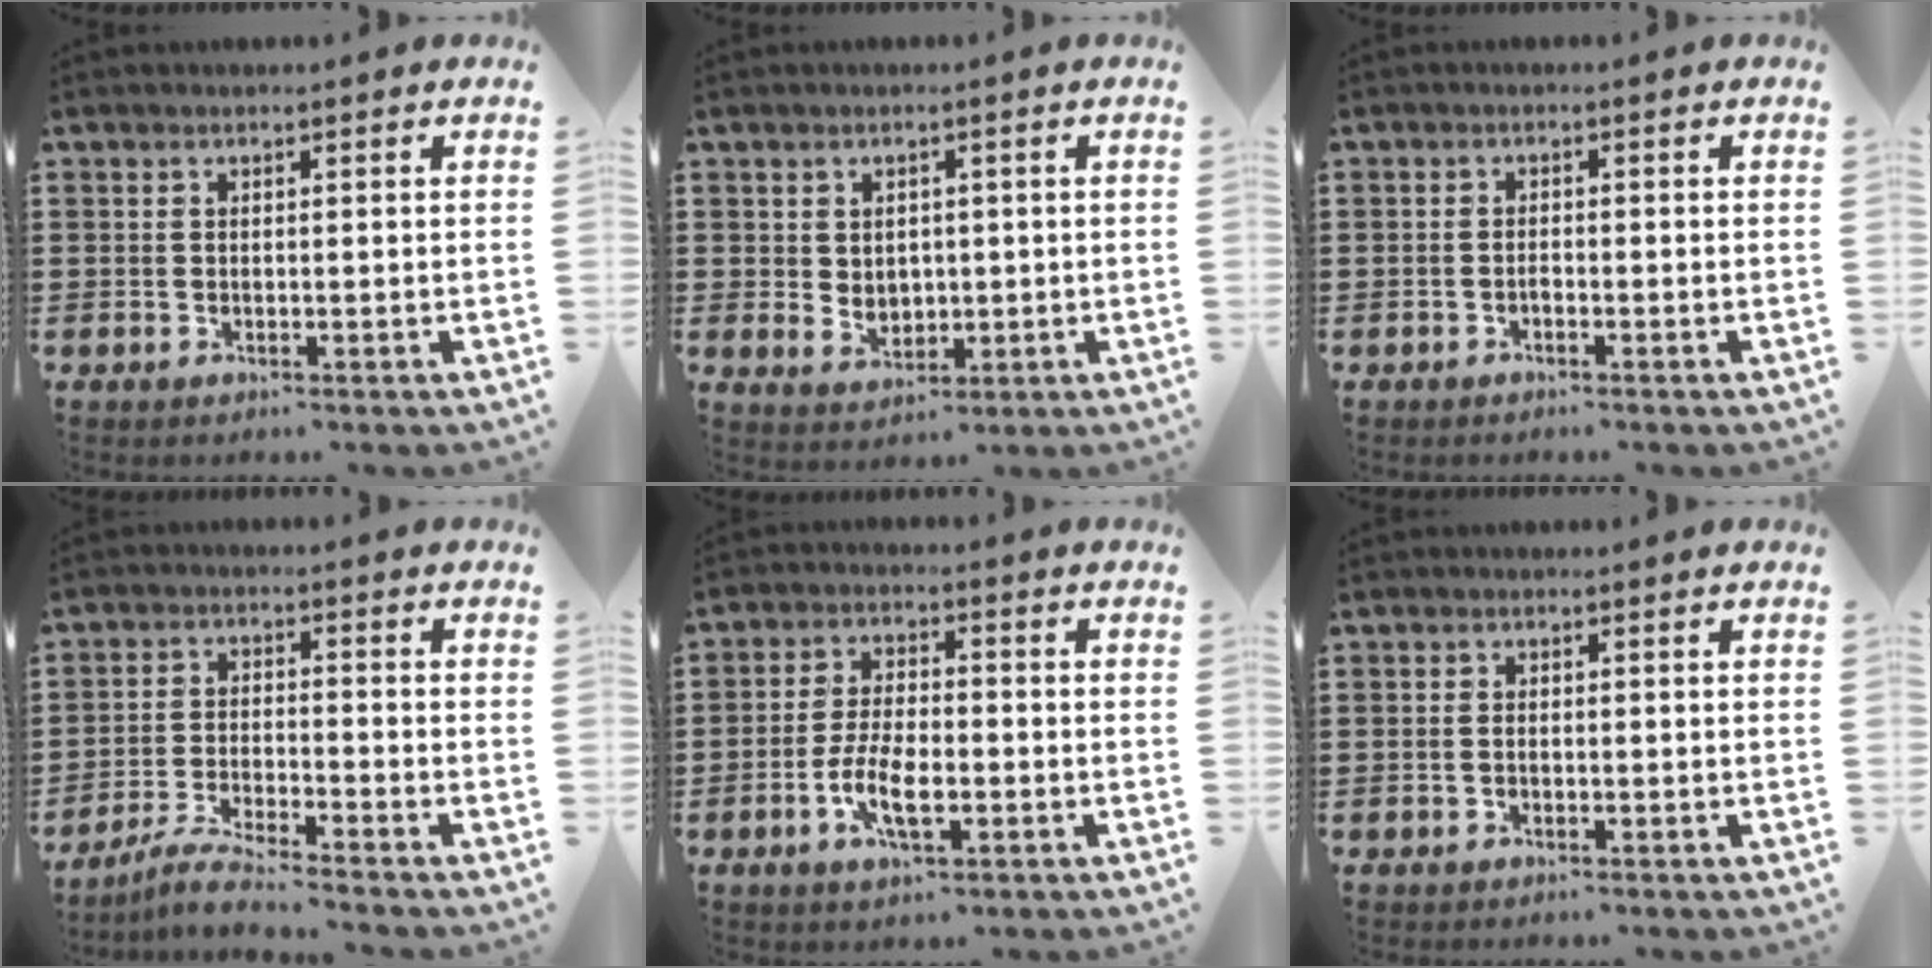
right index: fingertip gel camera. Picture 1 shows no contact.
{"total": 2.7, "force": [0.7, 2.3, 1.2], "torque": [-0.025, 0.002, 0.011]}
{"total": 0.8, "force": [-0.6, 0.1, 0.5], "torque": [-0.013, -0.007, -0.010]}
{"total": 4.7, "force": [-4.4, -0.3, 1.6], "torque": [-0.042, -0.008, -0.087]}
{"total": 6.8, "force": [-2.5, 2.6, 5.8], "torque": [-0.132, -0.007, -0.050]}
{"total": 0.7, "force": [-0.3, 0.2, 0.6], "torque": [-0.016, -0.006, -0.005]}